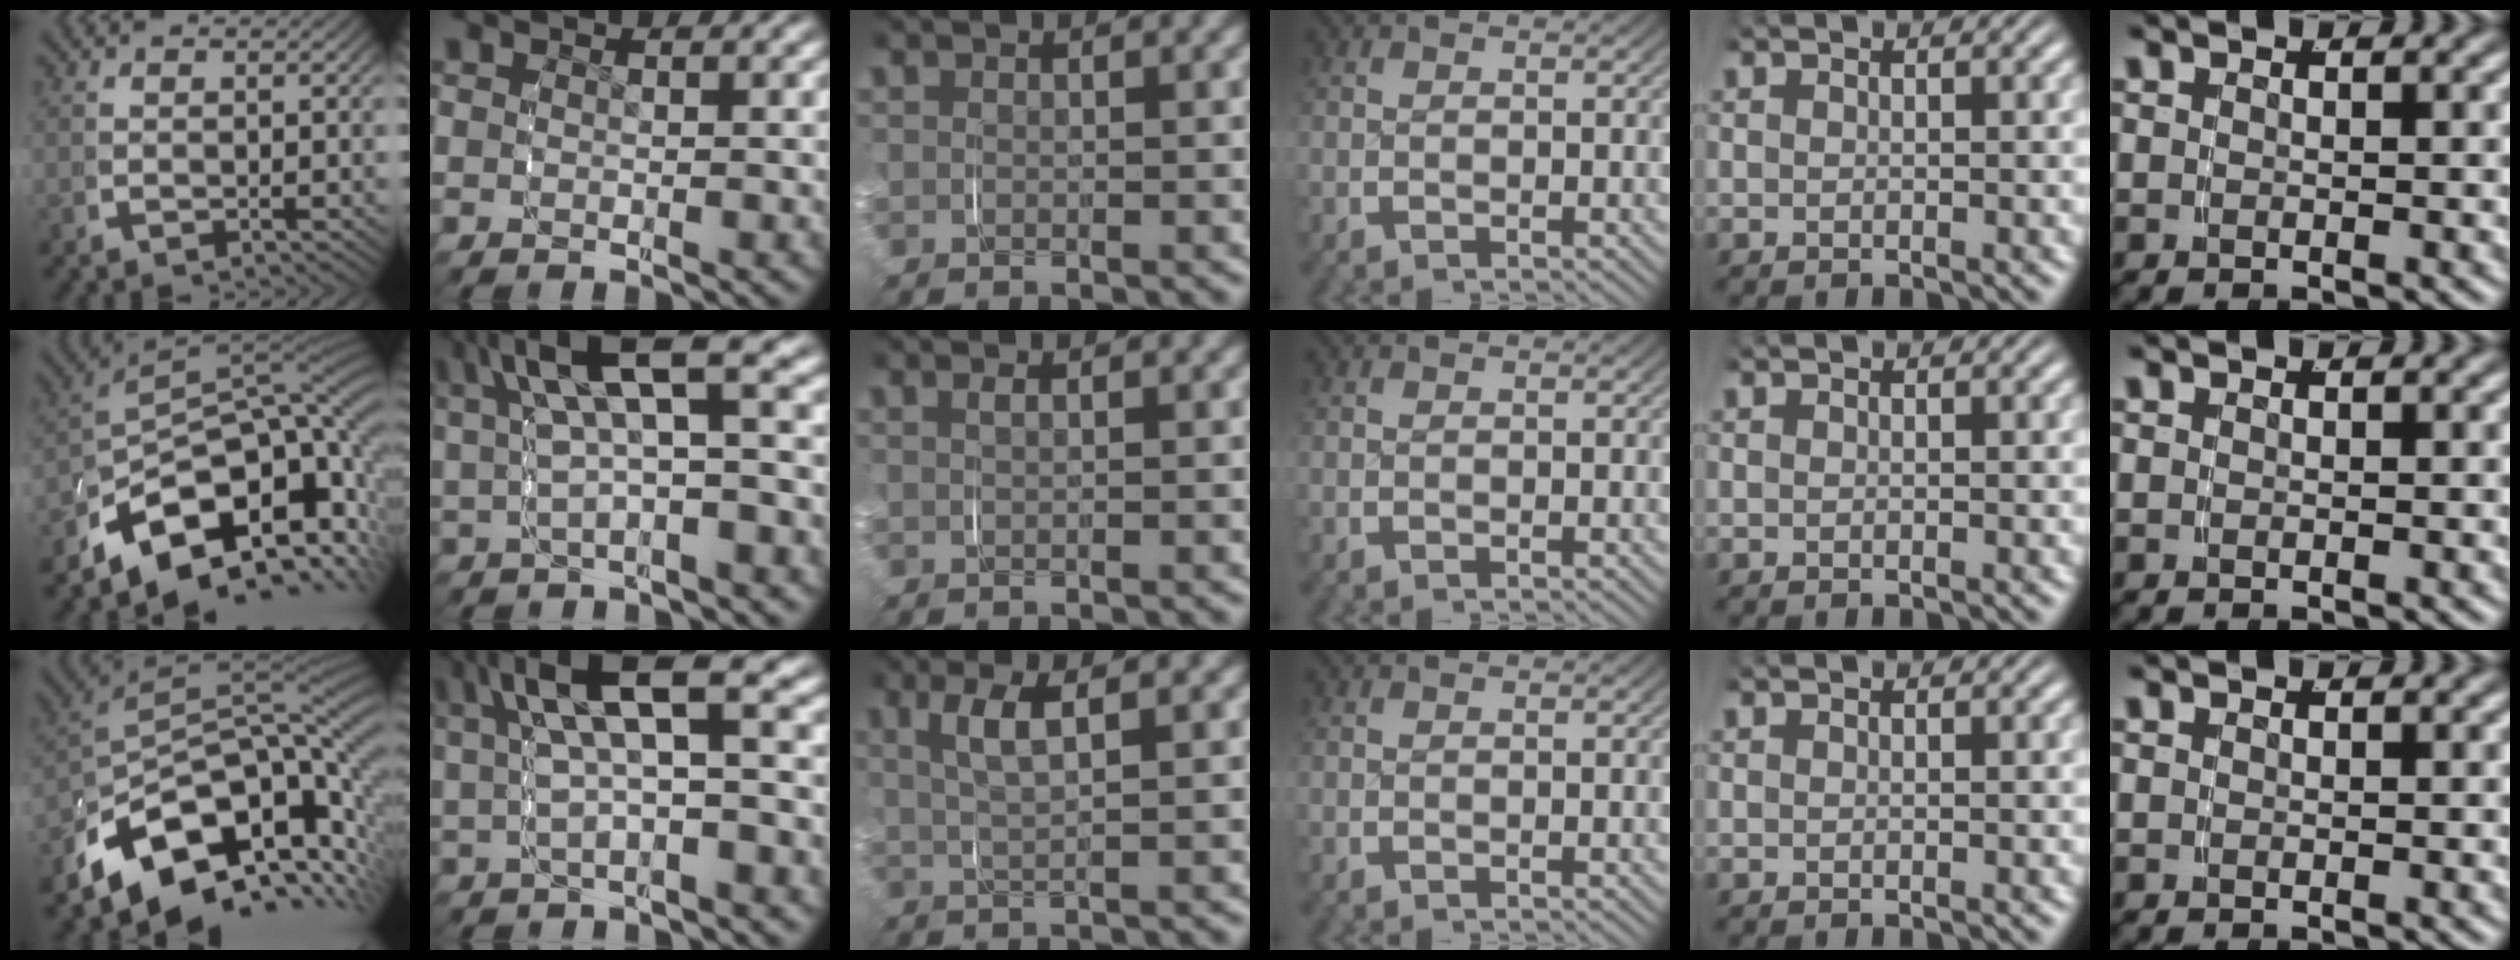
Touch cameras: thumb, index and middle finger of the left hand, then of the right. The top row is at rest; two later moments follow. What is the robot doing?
{"motion": "grasp_and_lifting", "object": "map"}